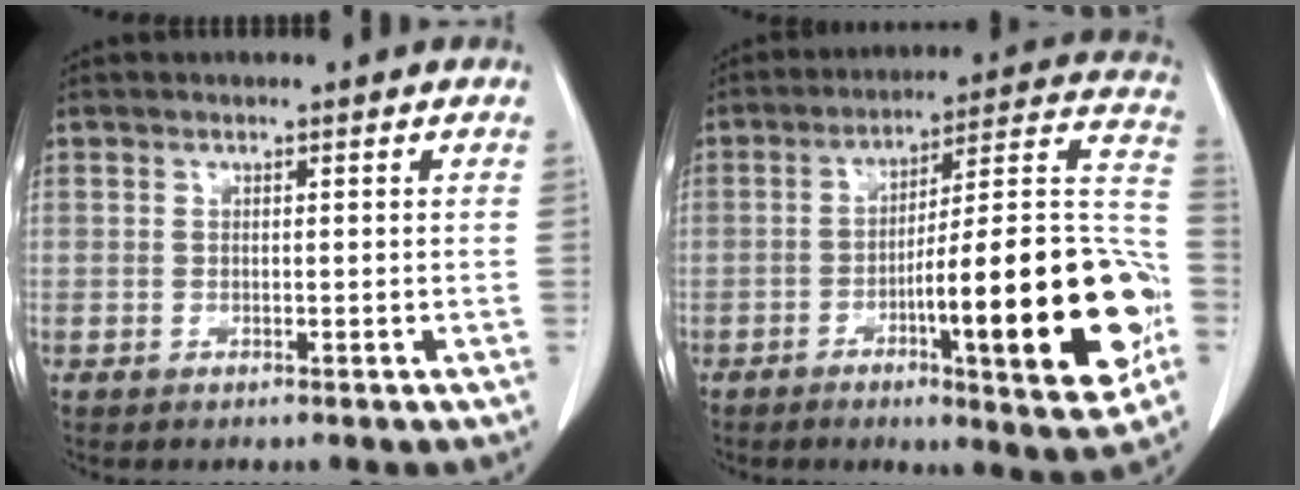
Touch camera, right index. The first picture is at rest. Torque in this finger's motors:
{"motor_torque": [2.03, -0.11, 0.83, 0.18]}